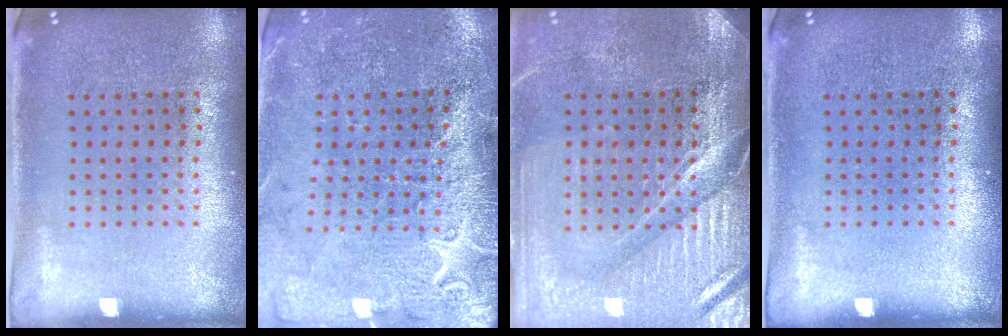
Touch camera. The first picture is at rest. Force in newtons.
{"total": 3.1, "press": 3.1, "slide": 0.5}
{"total": 4.0, "press": 3.7, "slide": 1.5}
{"total": 0.0}